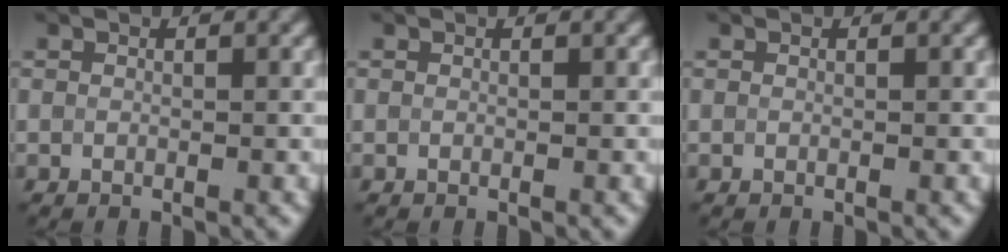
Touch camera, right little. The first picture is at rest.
{"total": 0.0}
{"total": 0.0}